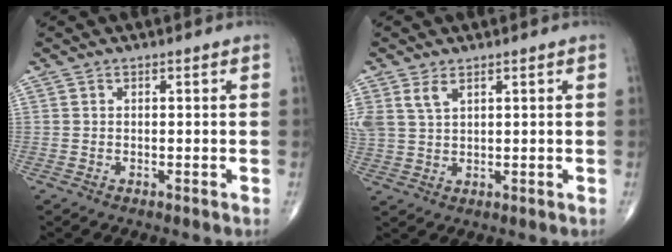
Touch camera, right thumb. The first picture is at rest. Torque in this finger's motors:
{"motor_torque": [0.05, 0.11, 0.59, 0.63, 0.17]}